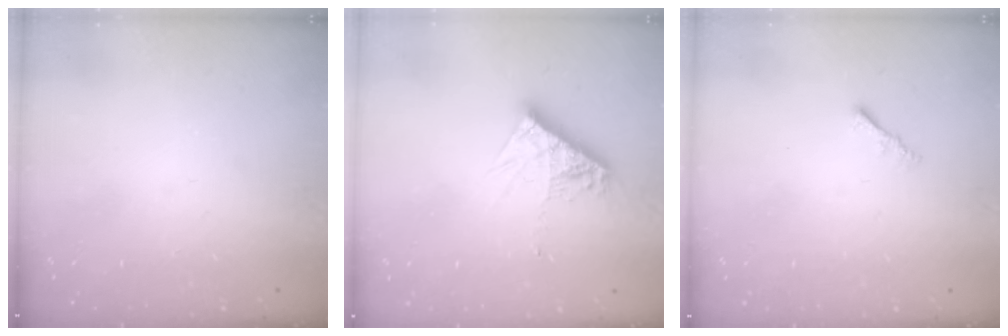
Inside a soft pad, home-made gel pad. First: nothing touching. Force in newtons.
{"total": 9.6, "press": 9.6, "slide": 0.7}
{"total": 1.2, "press": 1.1, "slide": 0.4}